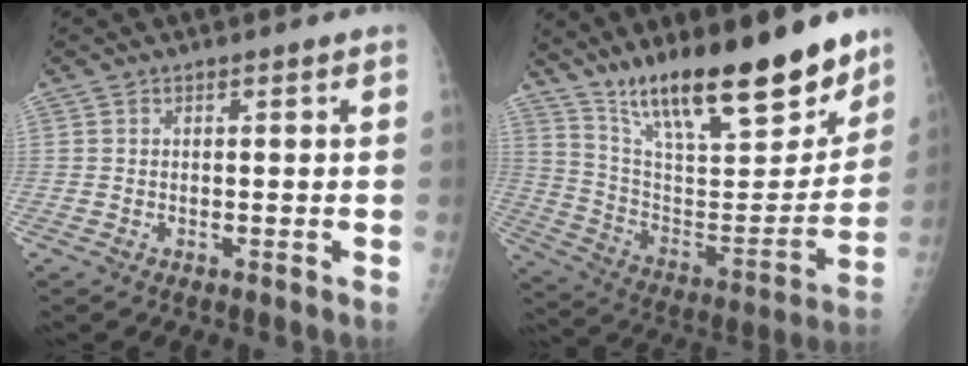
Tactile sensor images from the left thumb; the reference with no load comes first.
{"total": 25.7, "force": [18.5, 6.9, 16.5], "torque": [-0.228, -0.081, 0.313]}